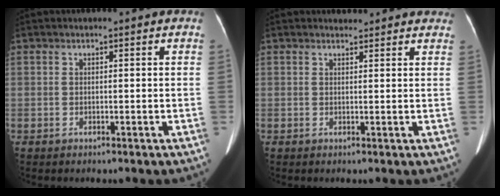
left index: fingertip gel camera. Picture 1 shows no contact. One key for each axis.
{"total": 4.4, "fx": 4.1, "fy": 1.4, "fz": 0.4, "tx": 0.003, "ty": 0.010, "tz": 0.038}